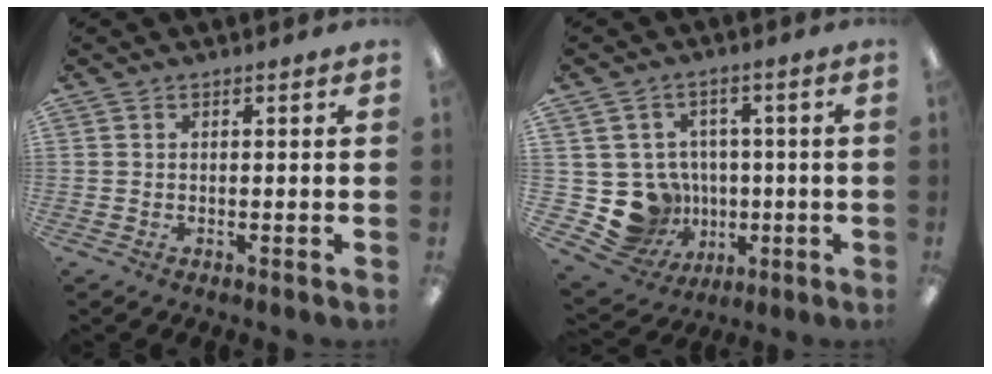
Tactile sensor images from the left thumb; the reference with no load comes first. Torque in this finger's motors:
{"motor_torque": [-0.39, 0.55, 0.17, -0.14, 0.00]}